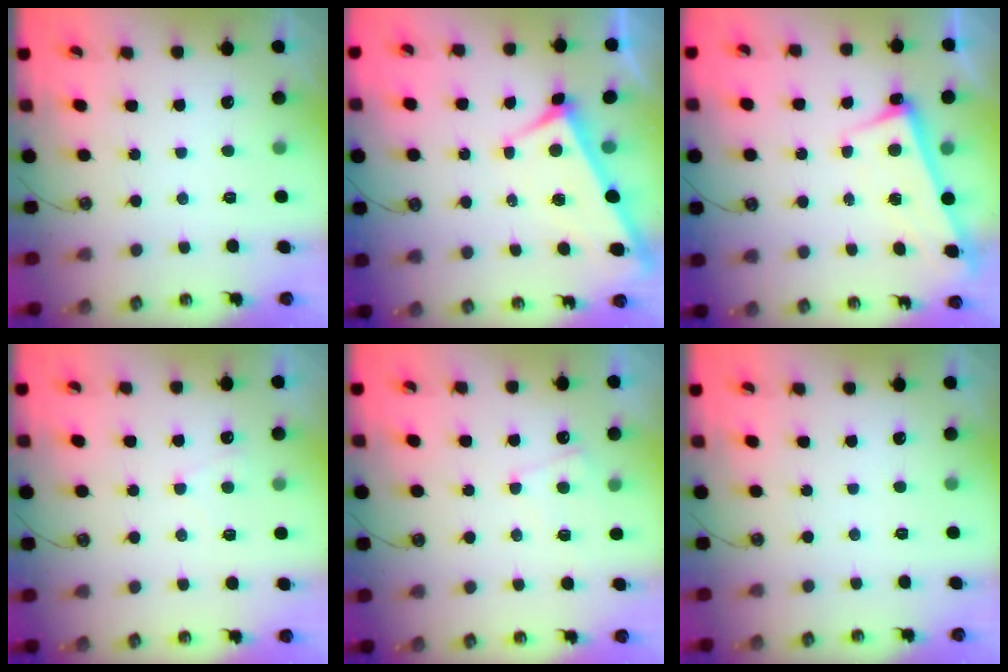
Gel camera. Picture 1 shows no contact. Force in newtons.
{"total": 3.6, "press": 3.6, "slide": 0.4}
{"total": 2.6, "press": 2.5, "slide": 0.9}
{"total": 2.7, "press": 2.7, "slide": 0.4}
{"total": 4.8, "press": 4.8, "slide": 0.5}
{"total": 0.0}